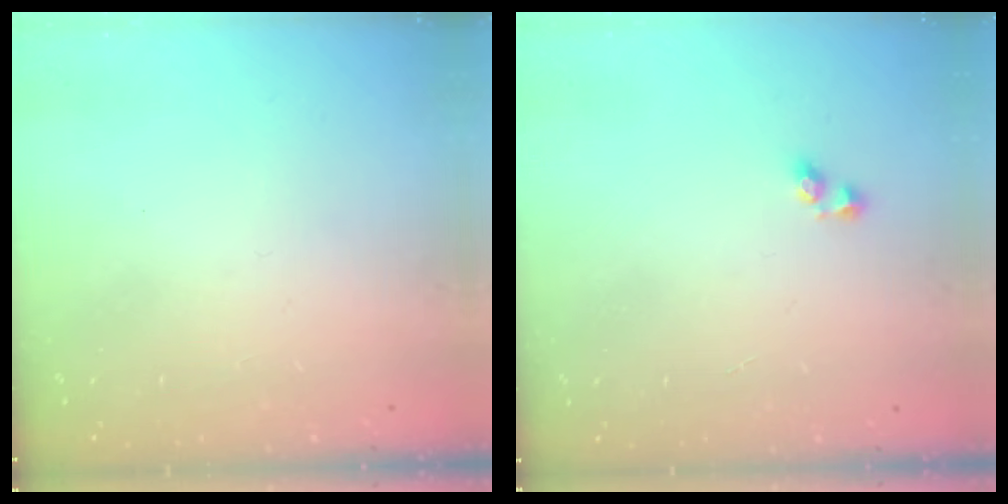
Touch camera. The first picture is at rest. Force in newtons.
{"total": 2.2, "press": 1.9, "slide": 1.1}